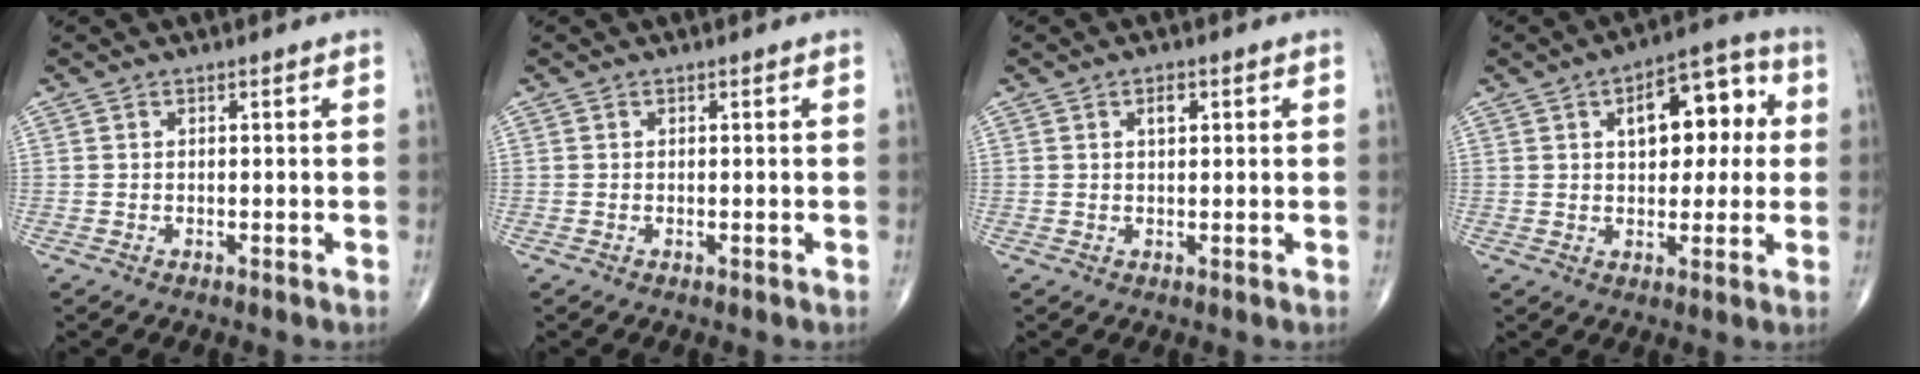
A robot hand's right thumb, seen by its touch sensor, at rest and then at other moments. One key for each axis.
{"total": 0.0}
{"total": 2.1, "fx": 0.9, "fy": 1.0, "fz": 1.6, "tx": -0.023, "ty": -0.002, "tz": 0.013}
{"total": 12.2, "fx": 2.9, "fy": 6.6, "fz": 9.8, "tx": -0.100, "ty": 0.021, "tz": 0.037}